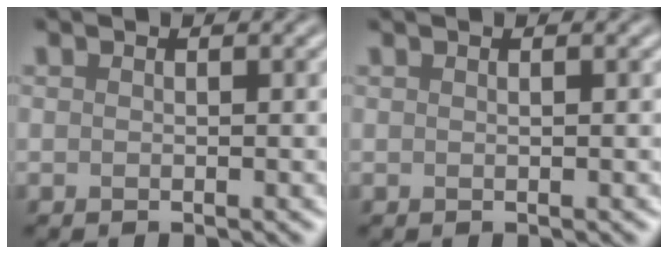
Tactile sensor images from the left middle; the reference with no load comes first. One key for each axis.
{"total": 0.0}